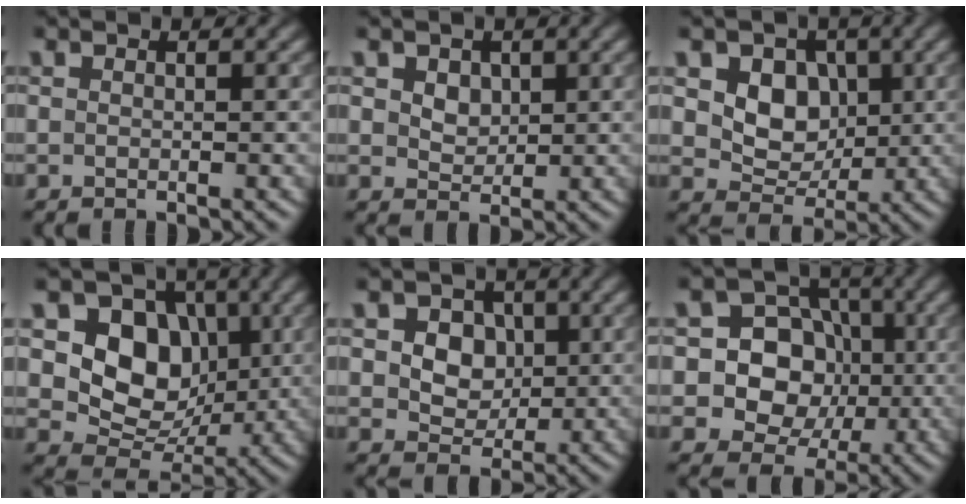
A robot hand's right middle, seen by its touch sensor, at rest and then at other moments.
{"total": 2.6, "force": [1.2, 1.9, 1.4], "torque": [-0.032, 0.005, 0.022]}
{"total": 5.0, "force": [1.0, 4.0, 2.9], "torque": [-0.053, -0.010, 0.010]}
{"total": 8.0, "force": [1.5, 6.4, 4.7], "torque": [-0.076, -0.010, 0.015]}
{"total": 5.5, "force": [1.4, 4.4, 2.9], "torque": [-0.048, 0.008, 0.016]}
{"total": 9.4, "force": [-0.3, 8.6, 3.8], "torque": [-0.068, 0.031, -0.028]}